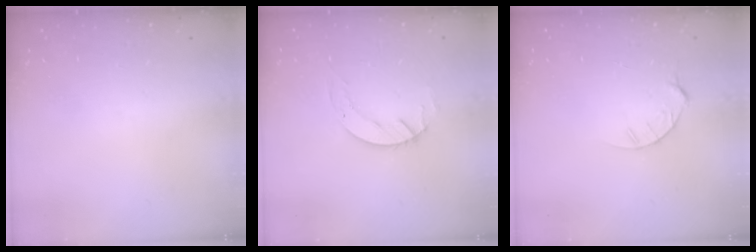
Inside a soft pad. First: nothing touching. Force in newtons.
{"total": 4.5, "press": 4.5, "slide": 0.4}
{"total": 3.8, "press": 3.8, "slide": 0.4}